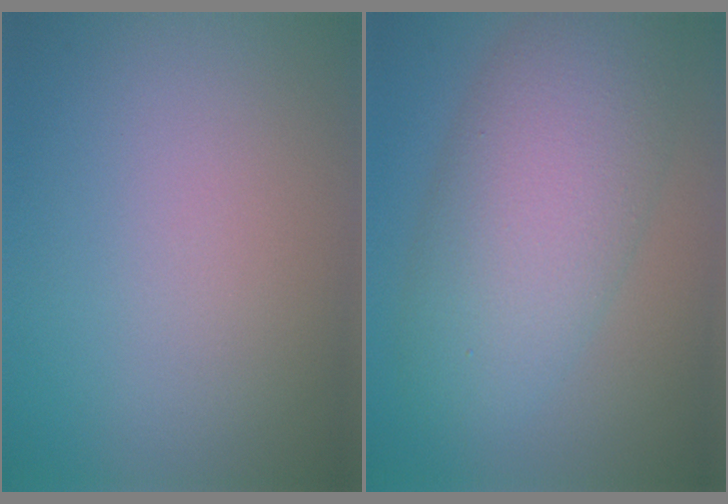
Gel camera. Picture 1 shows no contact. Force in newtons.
{"total": 8.1, "press": 8.1, "slide": 0.3}